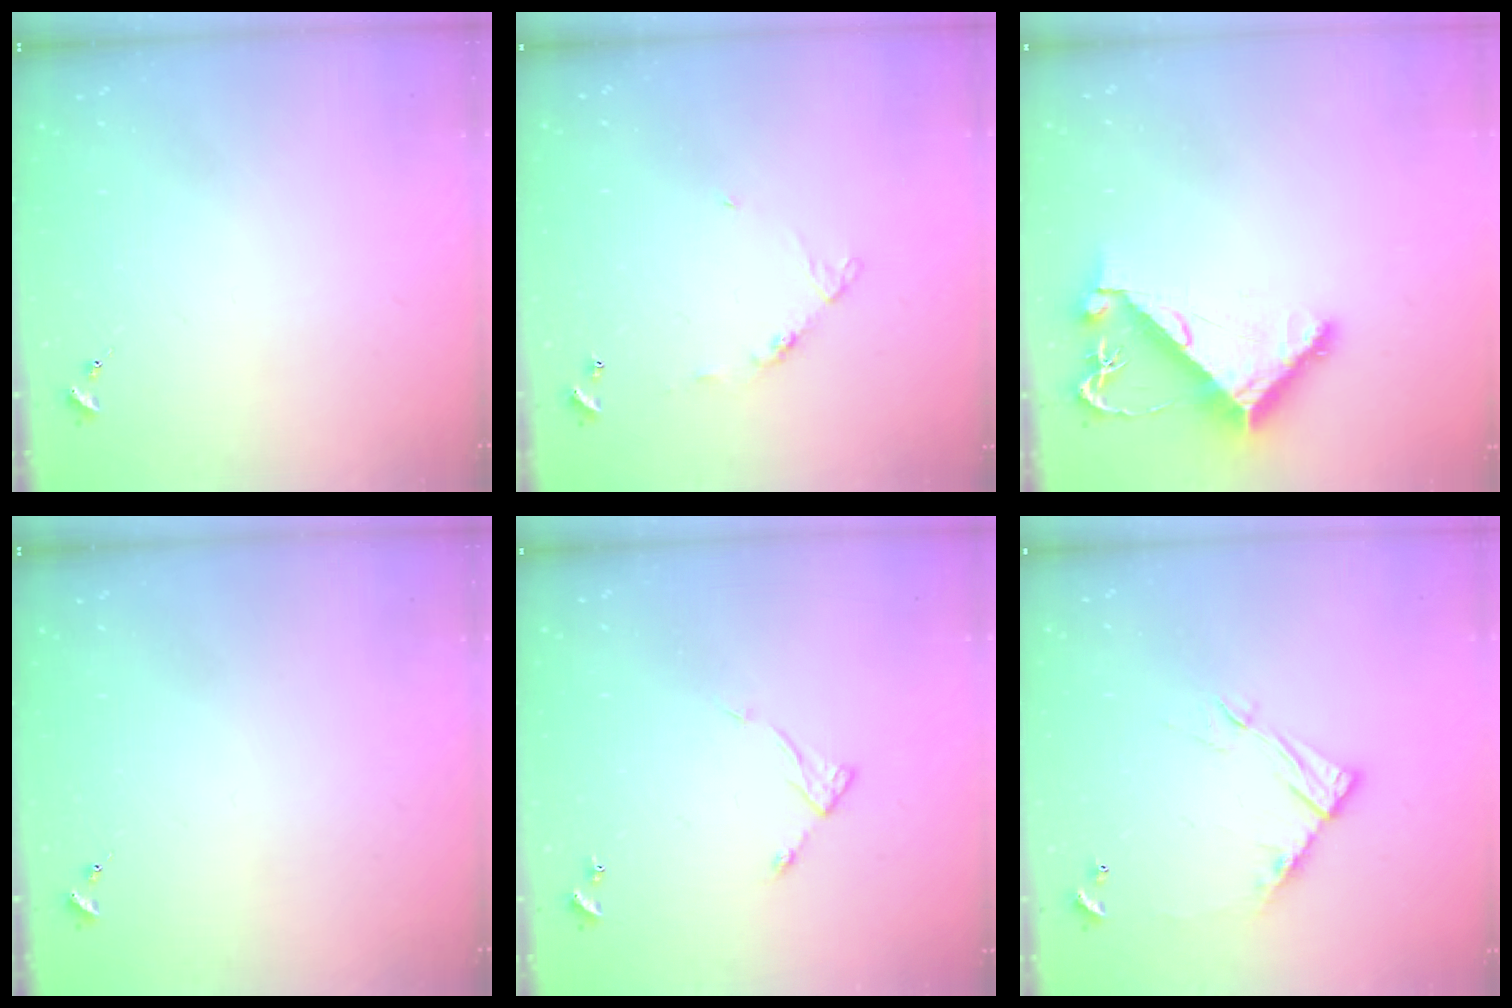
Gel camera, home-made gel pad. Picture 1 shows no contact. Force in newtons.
{"total": 6.2, "press": 6.2, "slide": 0.4}
{"total": 8.0, "press": 8.0, "slide": 0.7}
{"total": 0.0}
{"total": 5.4, "press": 5.4, "slide": 0.4}
{"total": 11.5, "press": 11.5, "slide": 0.8}